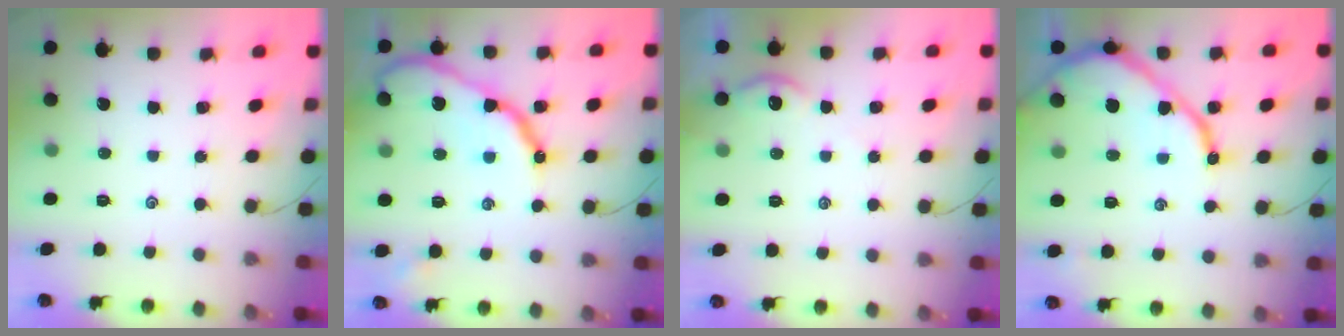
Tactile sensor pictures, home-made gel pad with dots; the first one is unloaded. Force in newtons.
{"total": 15.8, "press": 15.7, "slide": 1.3}
{"total": 1.7, "press": 1.7, "slide": 0.4}
{"total": 12.2, "press": 12.2, "slide": 1.2}